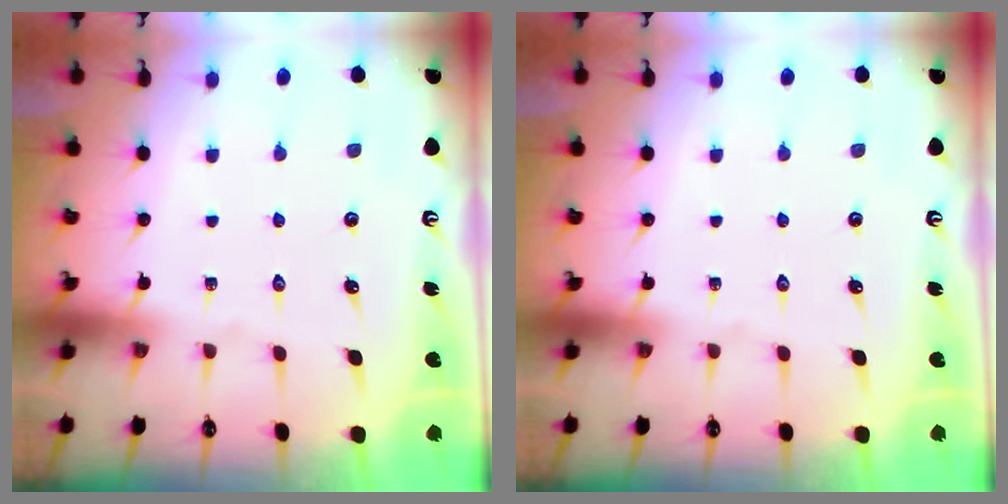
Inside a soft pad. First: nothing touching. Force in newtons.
{"total": 0.0}